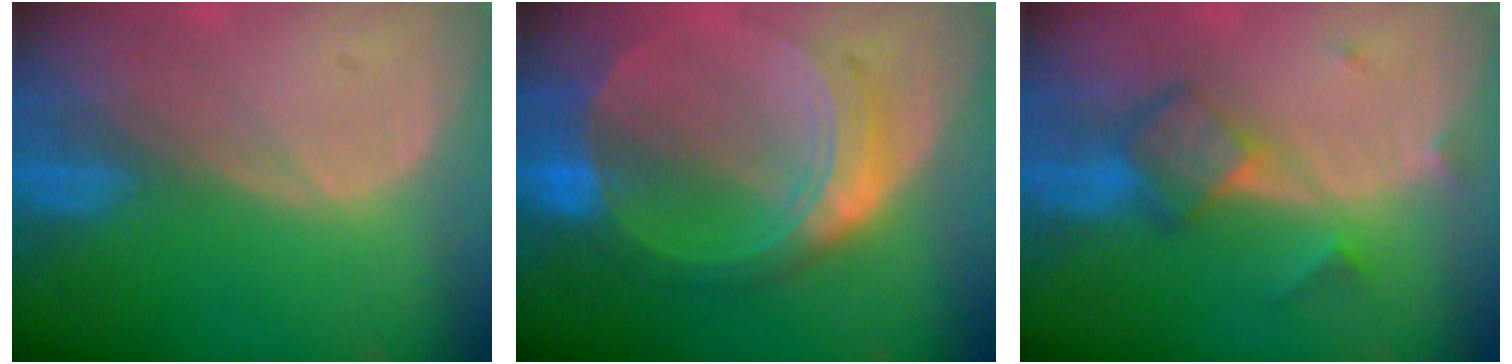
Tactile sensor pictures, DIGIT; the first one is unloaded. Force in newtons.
{"total": 8.5, "press": 8.5, "slide": 0.6}
{"total": 6.0, "press": 5.3, "slide": 2.8}